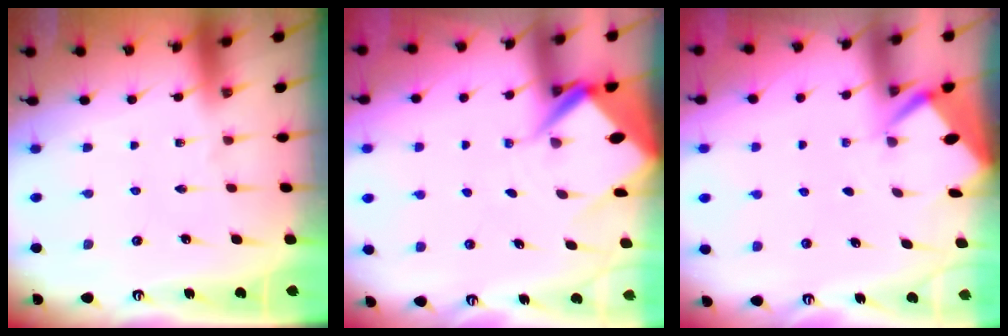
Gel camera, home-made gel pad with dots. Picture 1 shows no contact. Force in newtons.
{"total": 6.7, "press": 6.7, "slide": 0.7}
{"total": 2.7, "press": 2.7, "slide": 0.3}